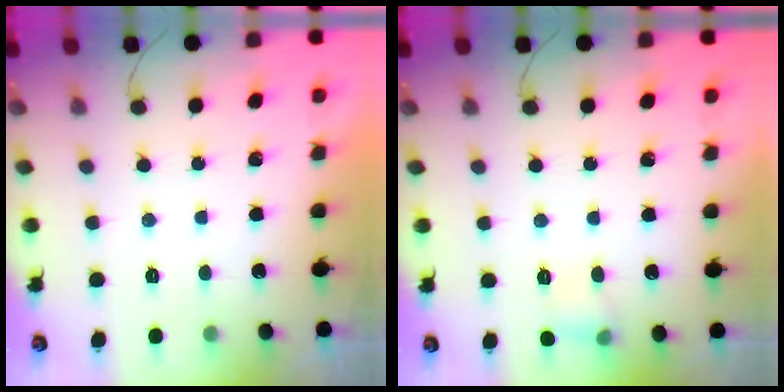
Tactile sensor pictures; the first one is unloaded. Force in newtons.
{"total": 6.1, "press": 5.9, "slide": 1.5}